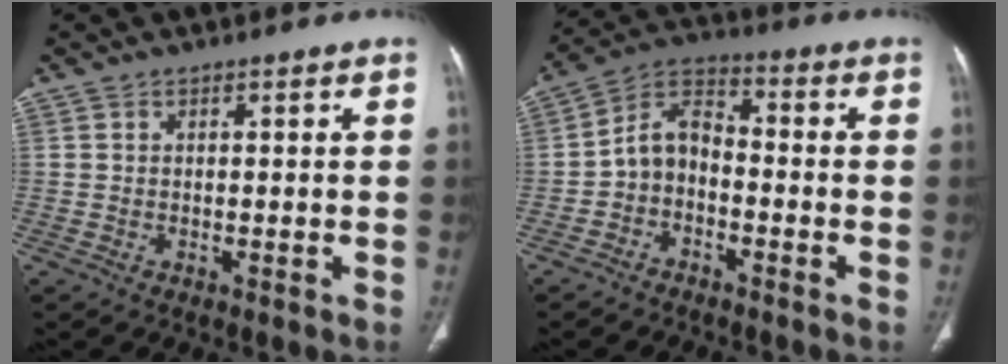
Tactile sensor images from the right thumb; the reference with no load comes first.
{"total": 7.3, "force": [-2.3, 5.0, 4.8], "torque": [-0.078, 0.038, -0.057]}